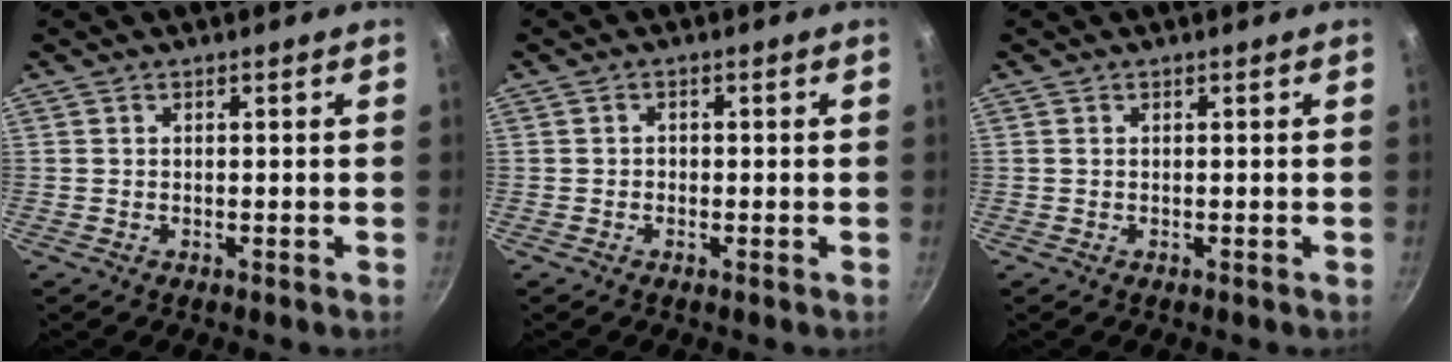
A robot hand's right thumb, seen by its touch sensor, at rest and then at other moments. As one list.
[{"total": 0.9, "force": [-0.4, 0.8, 0.3], "torque": [-0.004, 0.003, -0.009]}, {"total": 0.0}]